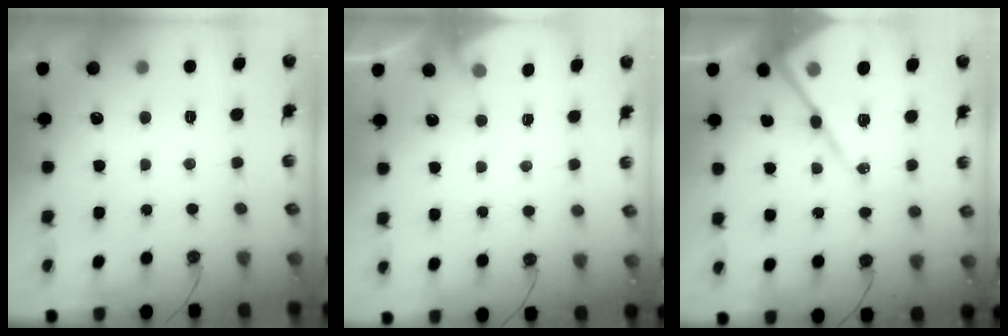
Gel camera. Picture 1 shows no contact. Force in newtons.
{"total": 4.3, "press": 4.3, "slide": 0.5}
{"total": 17.1, "press": 17.1, "slide": 1.7}